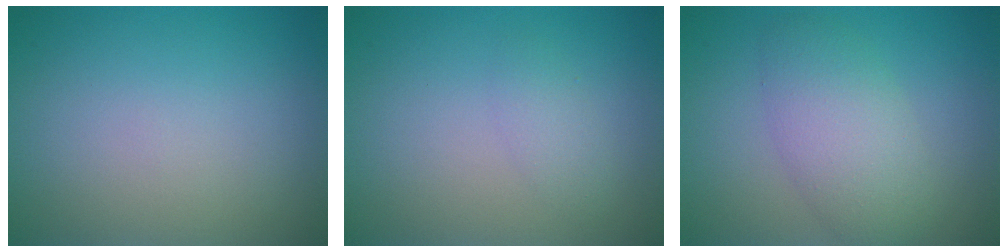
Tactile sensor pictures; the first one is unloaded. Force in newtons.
{"total": 1.3, "press": 1.3, "slide": 0.1}
{"total": 4.5, "press": 4.5, "slide": 0.1}